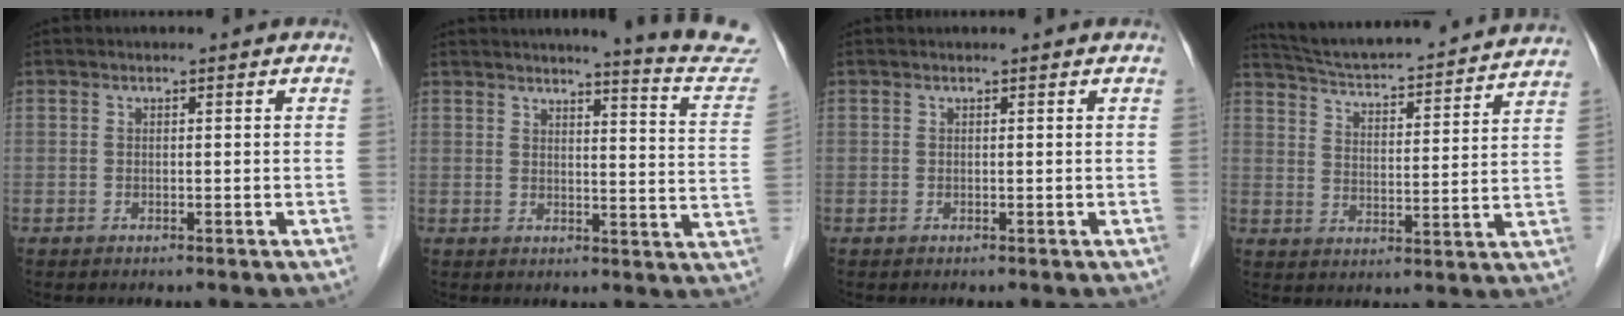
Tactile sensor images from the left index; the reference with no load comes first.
{"total": 12.7, "force": [12.2, -0.7, 3.5], "torque": [-0.033, -0.079, 0.119]}
{"total": 0.7, "force": [0.7, 0.1, 0.1], "torque": [-0.004, 0.010, 0.009]}
{"total": 23.2, "force": [21.7, 2.3, 8.0], "torque": [-0.131, -0.005, 0.293]}